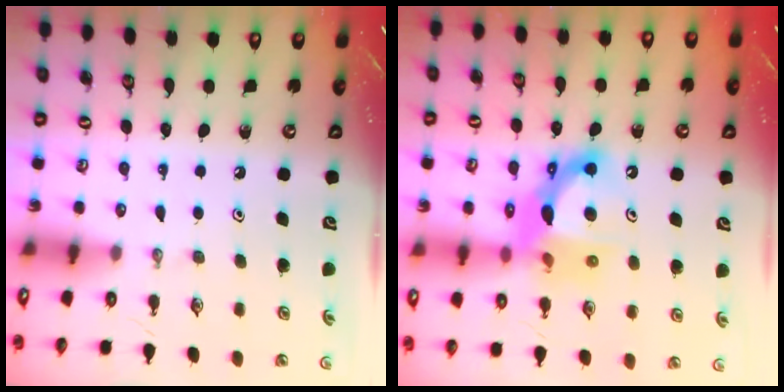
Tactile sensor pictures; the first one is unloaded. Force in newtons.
{"total": 12.8, "press": 12.8, "slide": 1.3}